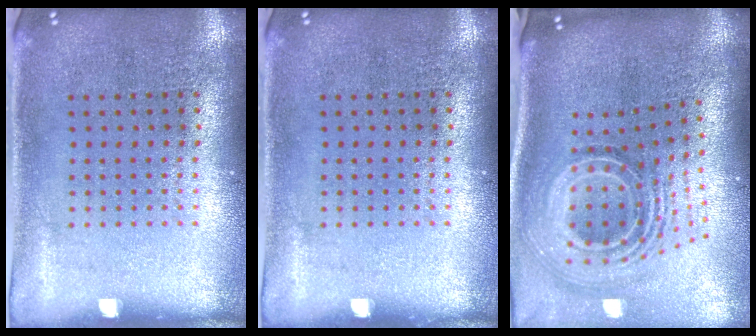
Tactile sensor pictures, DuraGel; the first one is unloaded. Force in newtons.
{"total": 0.0}
{"total": 2.5, "press": 1.6, "slide": 1.9}